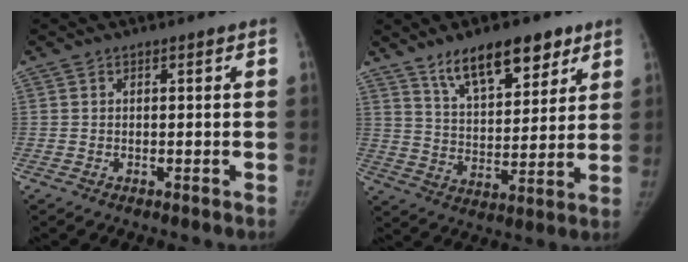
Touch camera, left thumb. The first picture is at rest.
{"total": 14.6, "force": [9.5, 6.4, 9.0], "torque": [-0.101, -0.047, 0.163]}